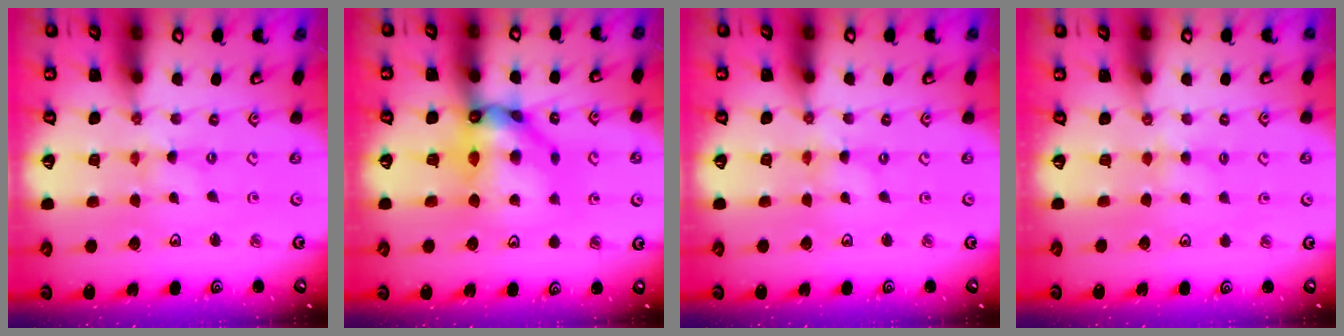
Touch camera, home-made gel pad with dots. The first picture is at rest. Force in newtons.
{"total": 12.9, "press": 12.8, "slide": 1.2}
{"total": 0.0}
{"total": 2.2, "press": 2.1, "slide": 0.4}